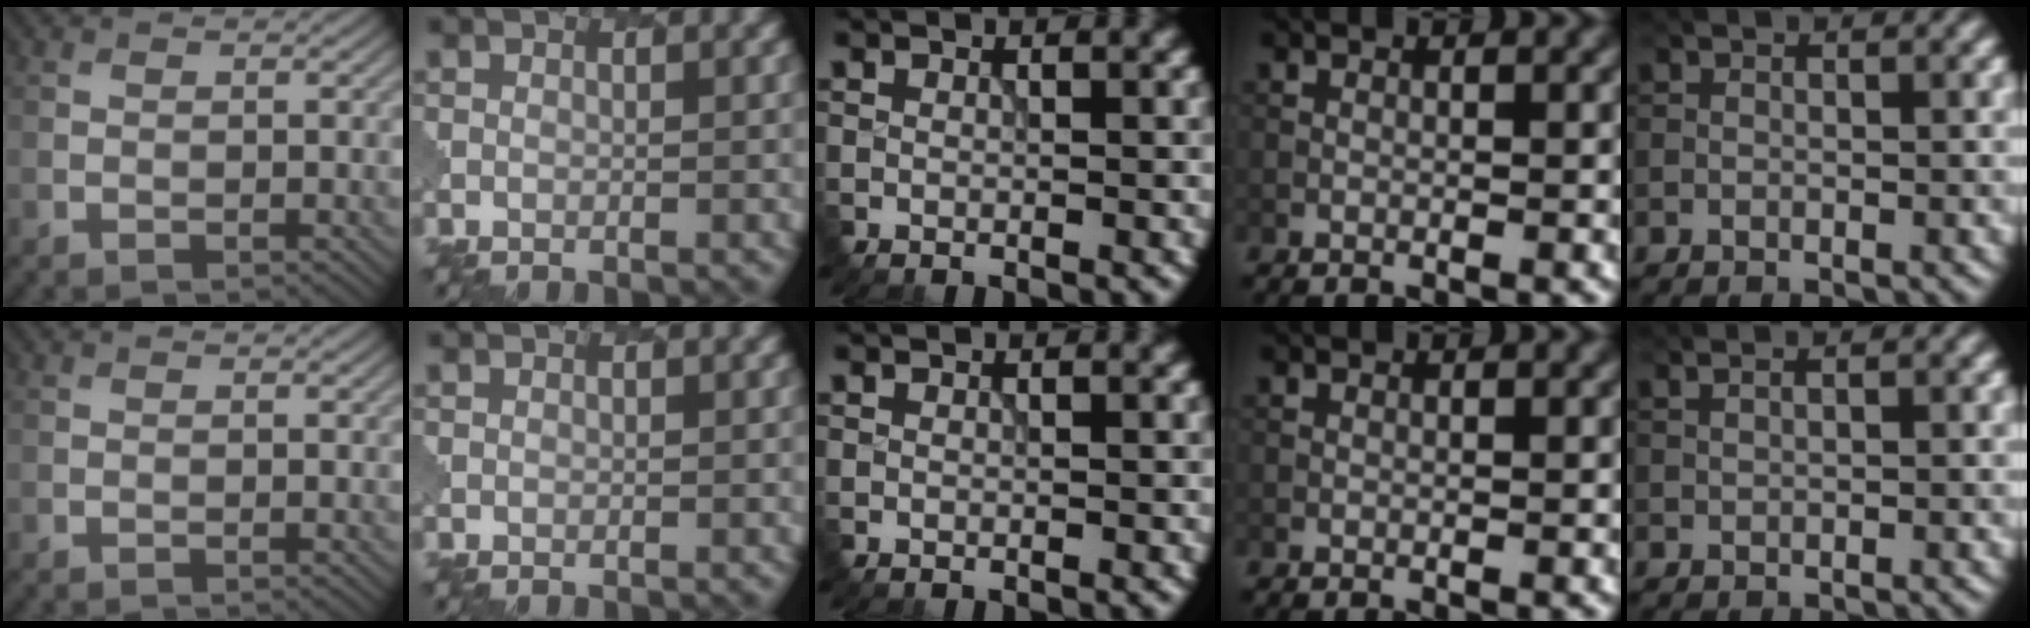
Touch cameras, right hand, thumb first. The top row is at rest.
{"index": {"total": 0.7, "force": [0.3, 0.5, 0.2], "torque": [0.001, -0.002, 0.005]}, "little": {"total": 1.7, "force": [1.3, 0.6, 0.9], "torque": [-0.014, 0.002, 0.010]}}